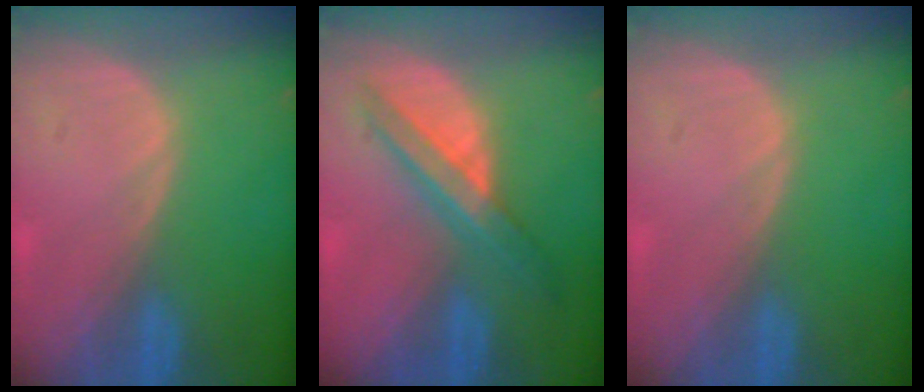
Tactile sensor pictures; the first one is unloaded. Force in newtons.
{"total": 7.2, "press": 6.1, "slide": 3.8}
{"total": 0.0}